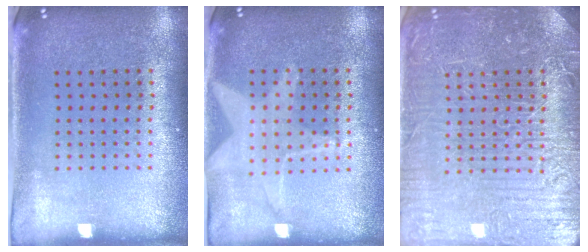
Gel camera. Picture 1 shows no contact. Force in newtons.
{"total": 1.3, "press": 1.3, "slide": 0.4}
{"total": 7.5, "press": 7.4, "slide": 0.9}